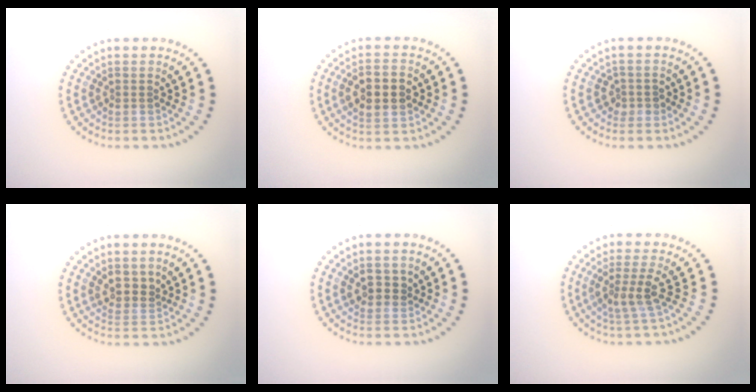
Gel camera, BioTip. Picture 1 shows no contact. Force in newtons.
{"total": 3.7, "press": 3.7, "slide": 0.3}
{"total": 1.4, "press": 1.3, "slide": 0.4}
{"total": 1.7, "press": 1.5, "slide": 0.8}
{"total": 2.3, "press": 2.2, "slide": 0.7}
{"total": 2.6, "press": 2.0, "slide": 1.7}